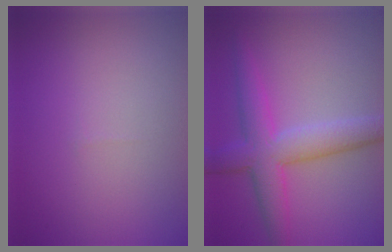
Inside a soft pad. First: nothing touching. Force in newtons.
{"total": 5.6, "press": 5.6, "slide": 0.1}